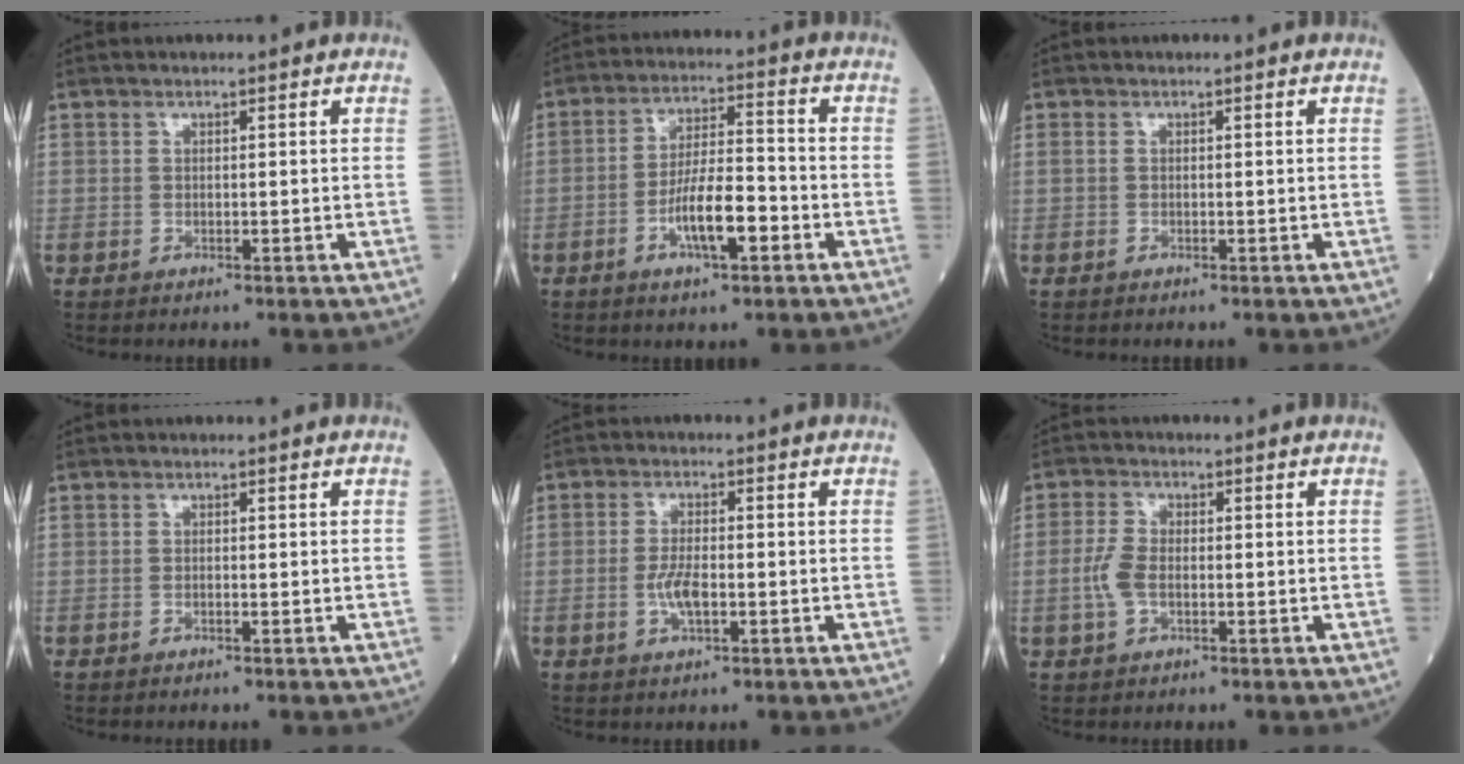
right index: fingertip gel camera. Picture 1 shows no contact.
{"total": 8.5, "force": [-3.3, 1.9, 7.6], "torque": [-0.140, 0.008, -0.058]}
{"total": 0.0}
{"total": 0.0}
{"total": 4.0, "force": [-1.1, 1.2, 3.6], "torque": [-0.076, 0.000, -0.021]}
{"total": 3.8, "force": [-0.9, 1.9, 3.2], "torque": [-0.085, 0.007, -0.022]}